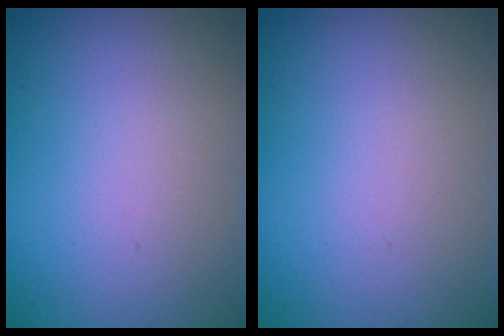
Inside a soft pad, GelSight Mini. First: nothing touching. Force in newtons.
{"total": 0.0}